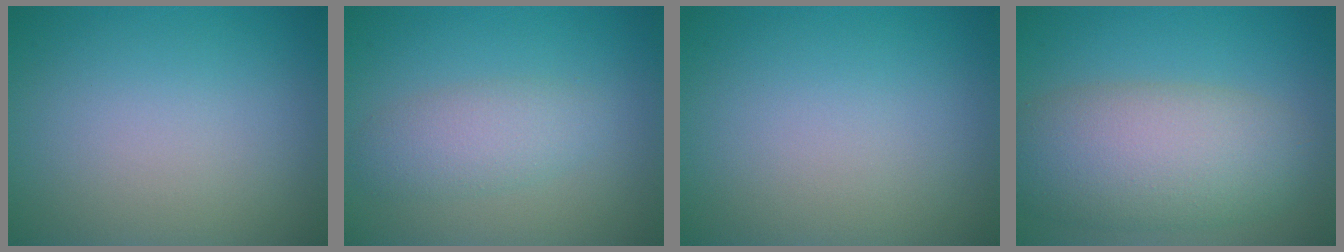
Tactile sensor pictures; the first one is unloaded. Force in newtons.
{"total": 2.9, "press": 2.9, "slide": 0.1}
{"total": 0.0}
{"total": 8.0, "press": 8.0, "slide": 0.5}